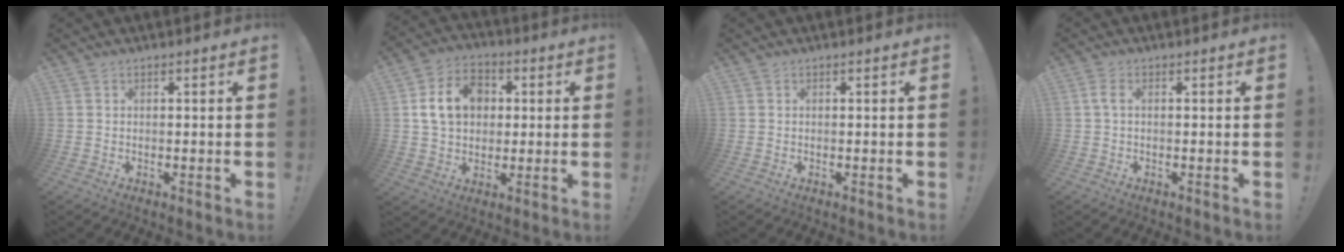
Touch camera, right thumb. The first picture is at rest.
{"total": 13.3, "force": [2.9, 10.6, 7.5], "torque": [-0.116, 0.002, 0.058]}
{"total": 0.0}
{"total": 2.2, "force": [0.2, 0.8, 2.1], "torque": [-0.039, 0.005, 0.005]}